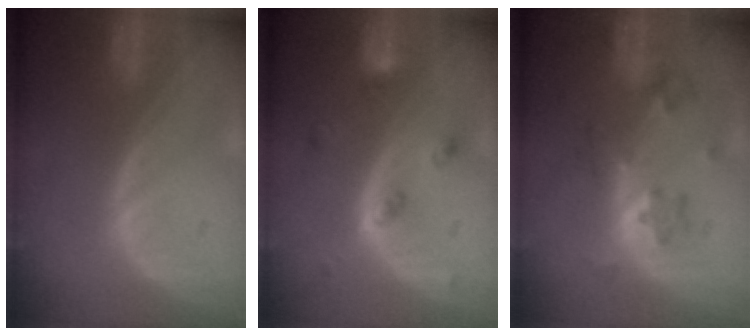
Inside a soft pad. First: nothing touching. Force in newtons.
{"total": 4.3, "press": 3.9, "slide": 1.8}
{"total": 6.2, "press": 5.8, "slide": 2.1}